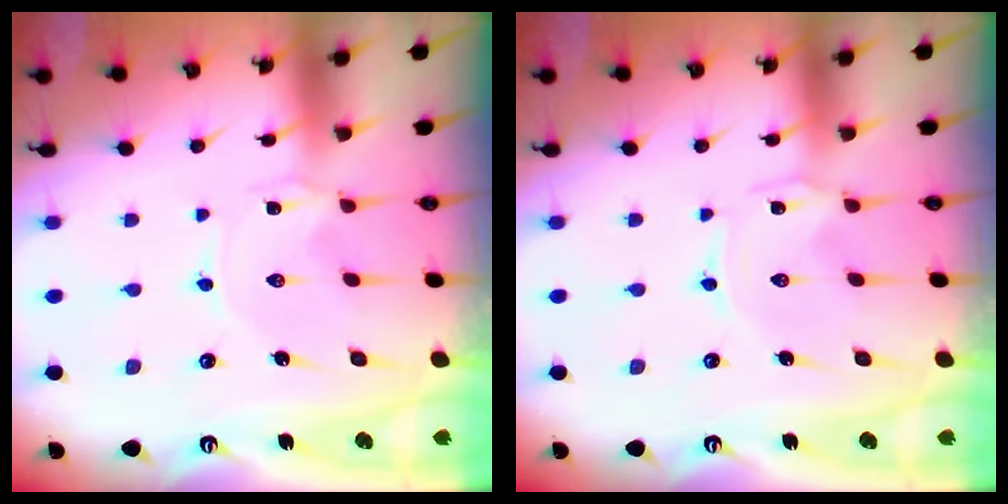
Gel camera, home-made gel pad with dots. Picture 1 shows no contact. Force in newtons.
{"total": 0.8, "press": 0.7, "slide": 0.1}